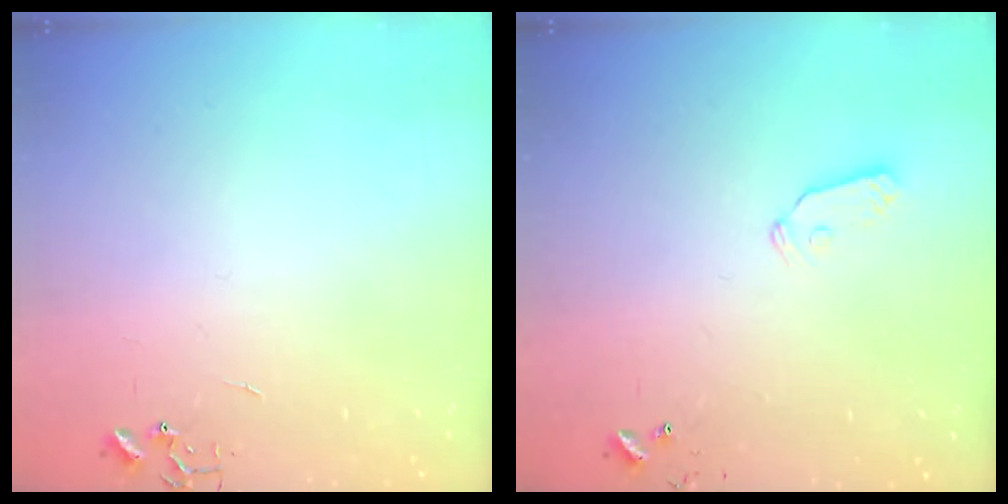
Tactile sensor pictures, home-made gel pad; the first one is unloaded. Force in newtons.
{"total": 5.6, "press": 5.6, "slide": 0.3}